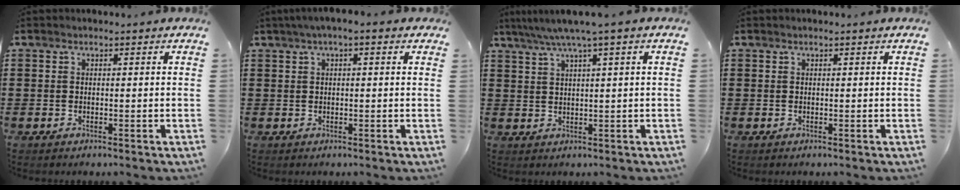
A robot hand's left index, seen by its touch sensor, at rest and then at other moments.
{"total": 1.8, "force": [0.5, 0.3, 1.7], "torque": [-0.032, 0.003, 0.009]}
{"total": 3.9, "force": [2.1, -0.4, 3.2], "torque": [-0.066, -0.003, 0.034]}
{"total": 0.0}